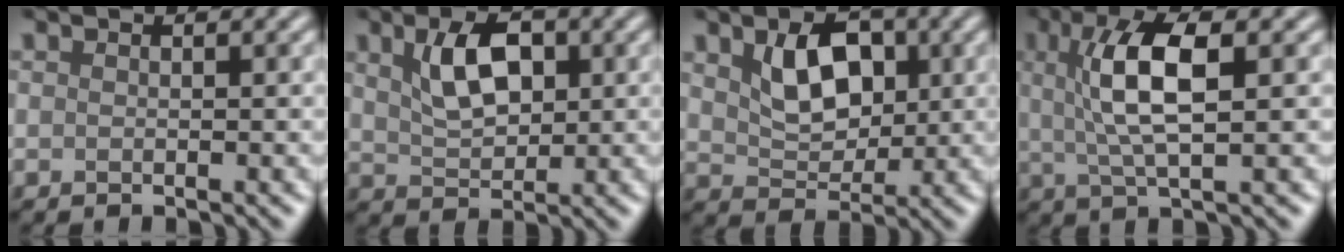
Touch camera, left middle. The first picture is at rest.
{"total": 4.5, "force": [1.5, 2.5, 3.5], "torque": [-0.070, 0.006, 0.028]}
{"total": 5.2, "force": [1.4, 3.4, 3.7], "torque": [-0.077, -0.001, 0.023]}
{"total": 6.1, "force": [1.2, 1.8, 5.7], "torque": [-0.107, 0.009, 0.021]}